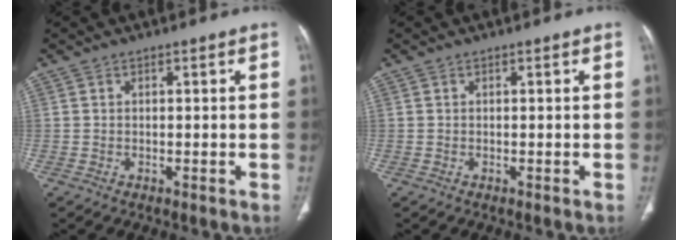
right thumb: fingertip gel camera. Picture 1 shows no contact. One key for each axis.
{"total": 0.0}